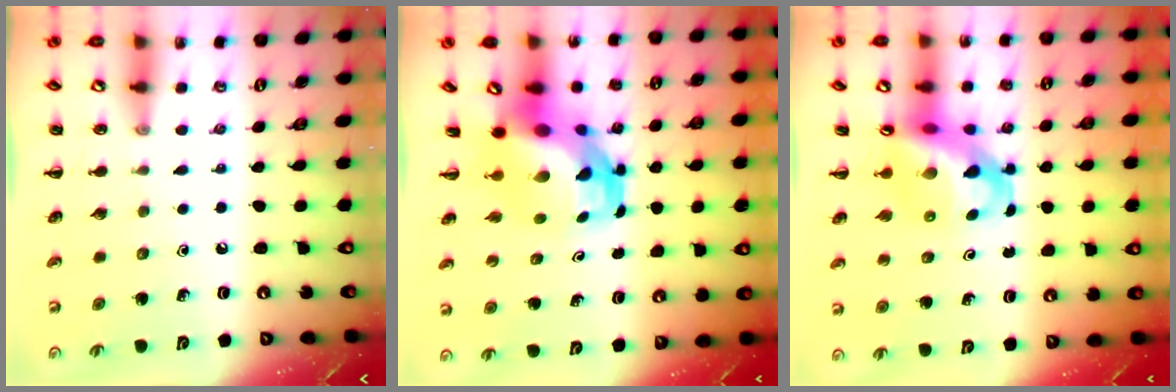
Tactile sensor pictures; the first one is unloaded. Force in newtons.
{"total": 6.8, "press": 6.5, "slide": 1.9}
{"total": 10.1, "press": 9.7, "slide": 2.8}